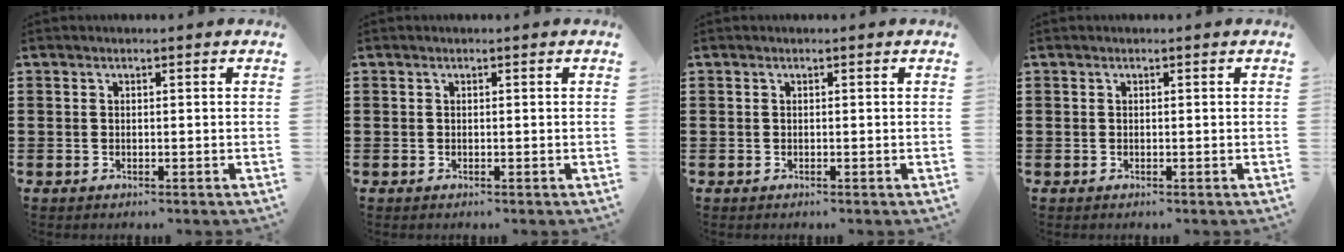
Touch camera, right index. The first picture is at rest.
{"total": 0.0}
{"total": 0.0}
{"total": 0.0}